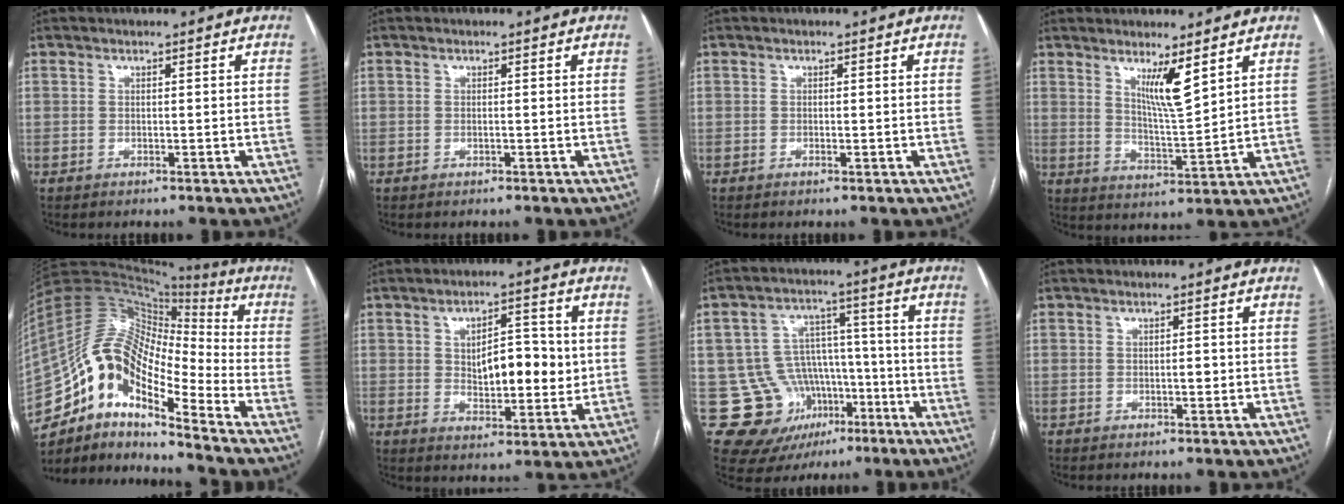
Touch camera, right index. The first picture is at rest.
{"total": 0.0}
{"total": 0.5, "force": [-0.2, 0.1, 0.5], "torque": [-0.009, -0.001, -0.002]}
{"total": 6.3, "force": [3.7, 0.1, 5.1], "torque": [-0.090, -0.020, 0.070]}
{"total": 17.6, "force": [-11.0, 5.6, 12.5], "torque": [-0.233, 0.042, -0.193]}
{"total": 9.2, "force": [0.8, 4.2, 8.2], "torque": [-0.121, 0.004, 0.020]}
{"total": 14.3, "force": [-5.5, 12.6, 3.8], "torque": [-0.065, 0.075, -0.068]}
{"total": 1.0, "force": [-0.2, 0.4, 0.9], "torque": [-0.013, 0.001, -0.004]}